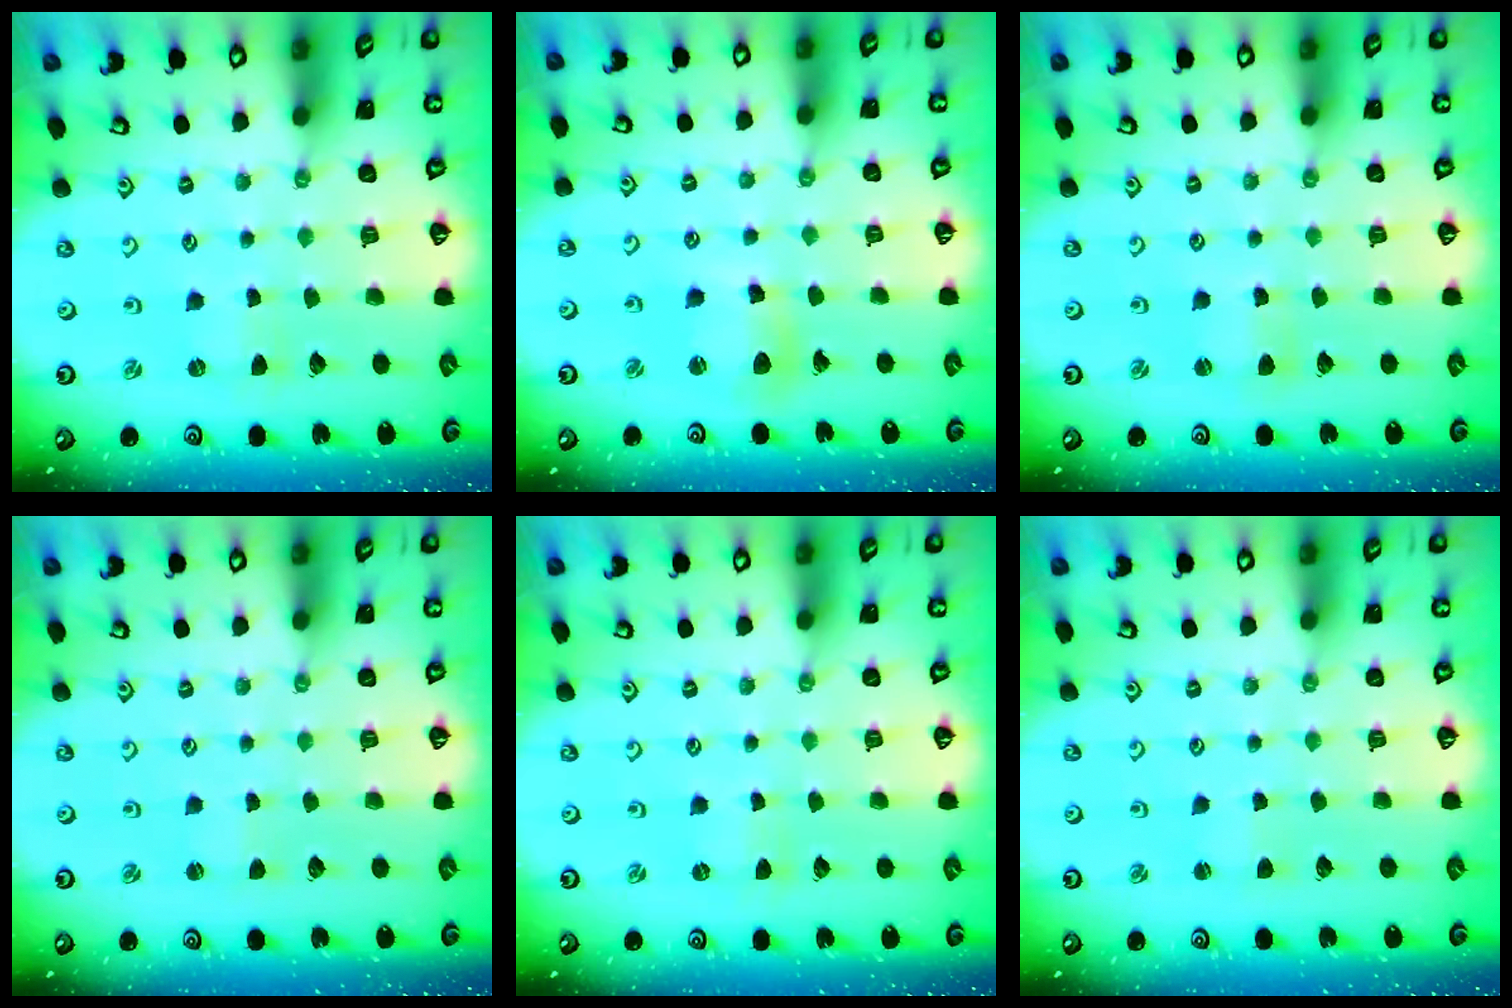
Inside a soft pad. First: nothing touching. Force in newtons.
{"total": 9.0, "press": 9.0, "slide": 1.0}
{"total": 1.7, "press": 1.7, "slide": 0.2}
{"total": 0.7, "press": 0.7, "slide": 0.2}
{"total": 0.0}
{"total": 1.8, "press": 1.8, "slide": 0.2}